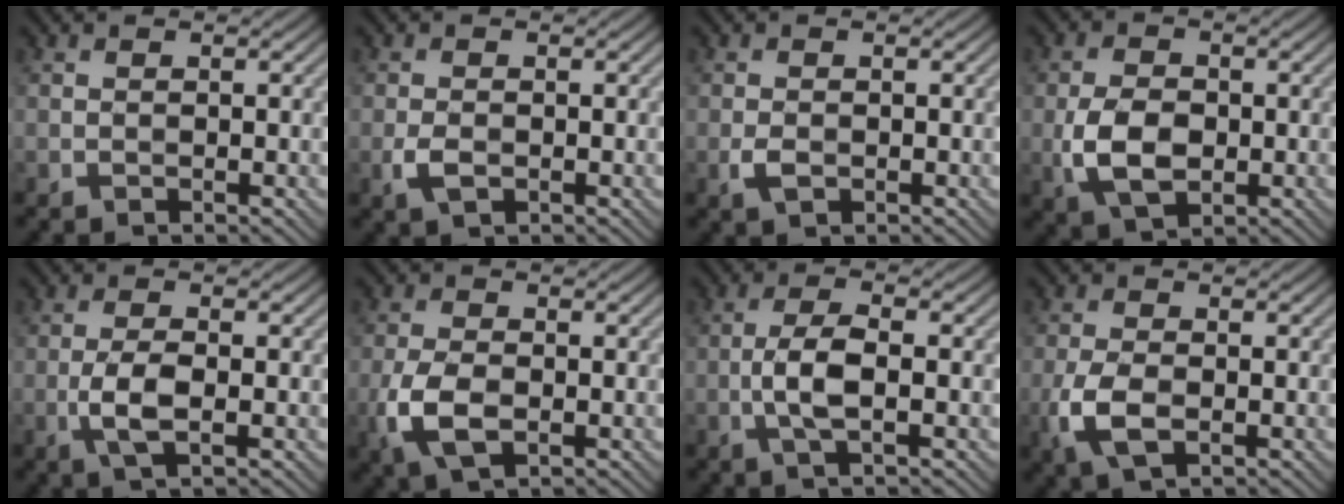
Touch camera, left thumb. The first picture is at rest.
{"total": 2.3, "force": [-0.8, 1.3, 1.7], "torque": [-0.042, -0.004, -0.015]}
{"total": 1.7, "force": [-0.6, 1.0, 1.3], "torque": [-0.031, -0.003, -0.011]}
{"total": 6.3, "force": [-1.2, 4.0, 4.7], "torque": [-0.108, -0.009, -0.023]}
{"total": 4.0, "force": [-1.1, 1.4, 3.6], "torque": [-0.083, -0.004, -0.025]}
{"total": 5.9, "force": [-1.9, 3.2, 4.6], "torque": [-0.111, -0.007, -0.040]}
{"total": 4.5, "force": [-1.0, 1.4, 4.2], "torque": [-0.093, 0.005, -0.025]}
{"total": 5.2, "force": [-1.7, 2.7, 4.1], "torque": [-0.101, -0.008, -0.036]}